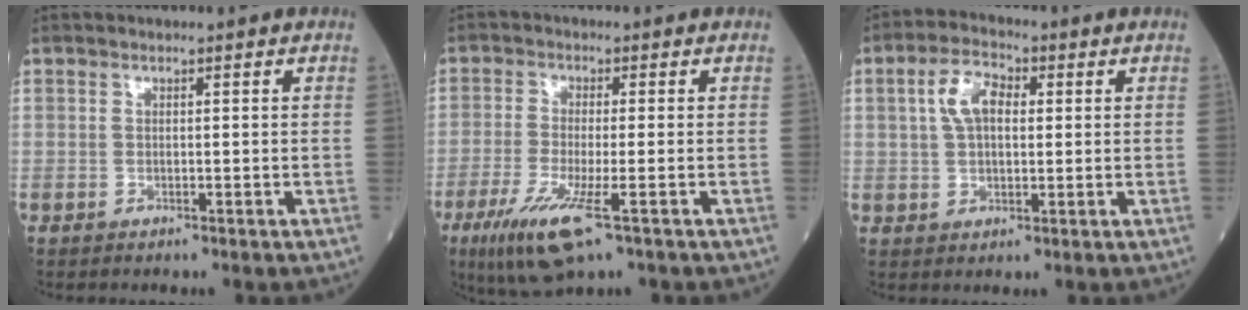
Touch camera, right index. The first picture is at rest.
{"total": 7.2, "force": [-3.9, 1.0, 5.9], "torque": [-0.125, -0.021, -0.069]}
{"total": 6.3, "force": [1.6, 3.2, 5.2], "torque": [-0.105, 0.018, 0.029]}